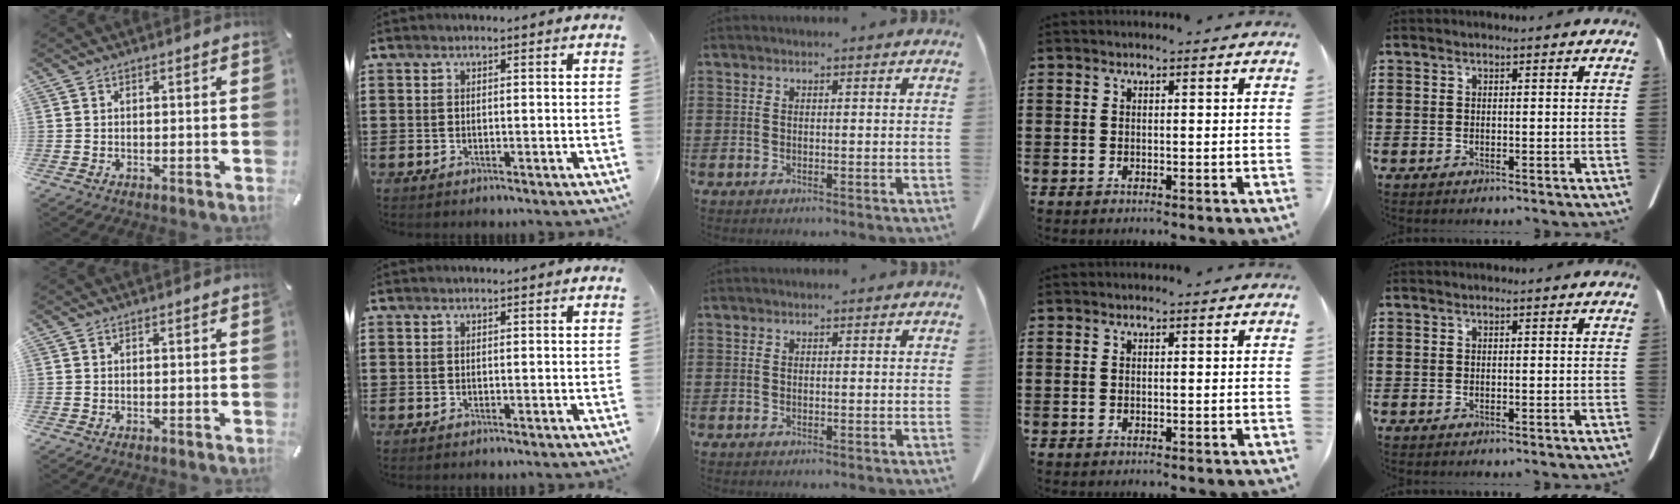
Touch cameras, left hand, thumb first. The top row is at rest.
{}